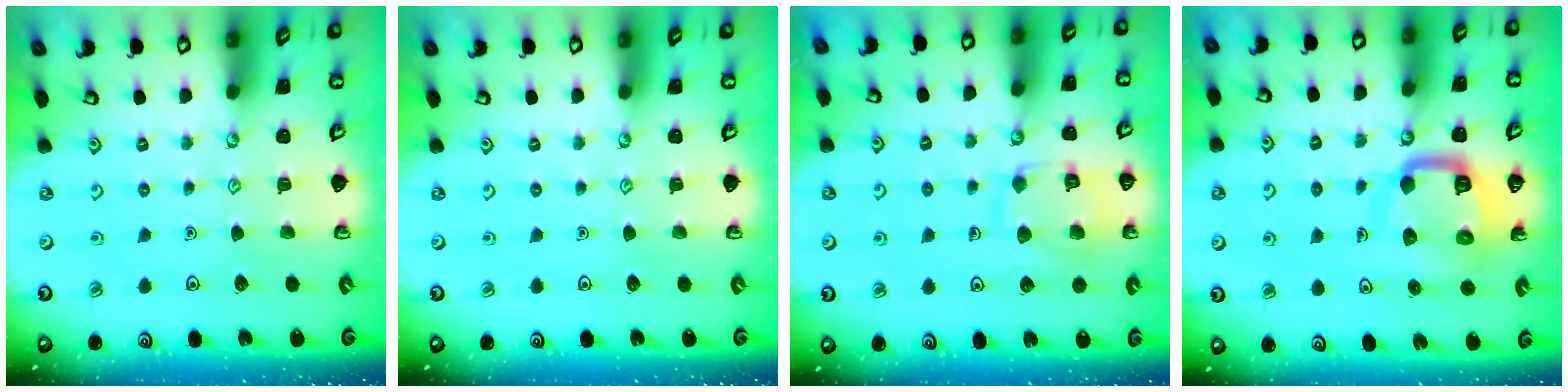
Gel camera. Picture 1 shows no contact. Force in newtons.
{"total": 0.0}
{"total": 10.6, "press": 10.6, "slide": 0.2}
{"total": 11.3, "press": 11.2, "slide": 1.4}